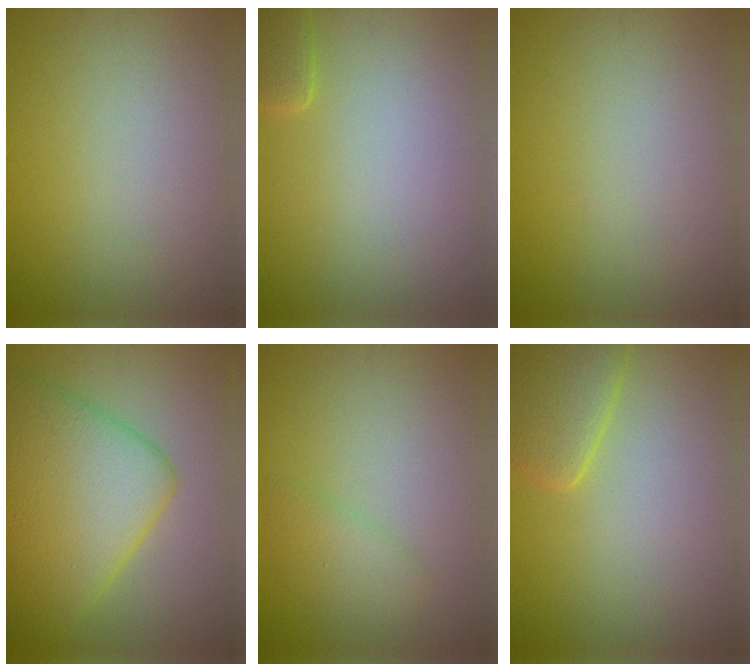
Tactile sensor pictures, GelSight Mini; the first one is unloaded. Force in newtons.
{"total": 1.4, "press": 1.4, "slide": 0.1}
{"total": 0.0}
{"total": 9.8, "press": 9.8, "slide": 0.4}
{"total": 2.0, "press": 2.0, "slide": 0.2}
{"total": 3.5, "press": 3.5, "slide": 0.2}